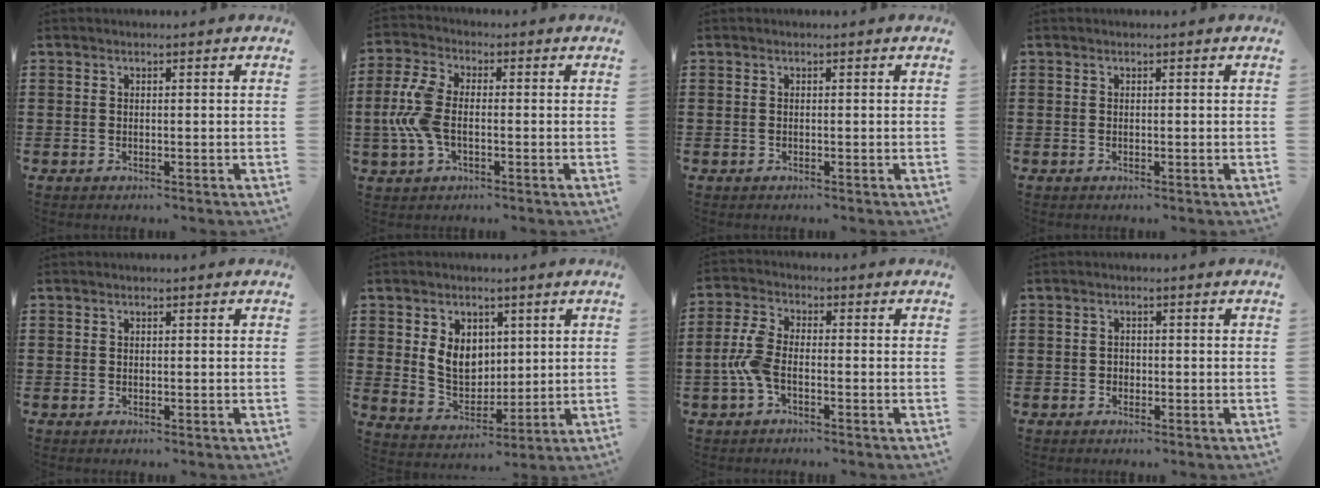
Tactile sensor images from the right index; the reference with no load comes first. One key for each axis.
{"total": 7.9, "fx": -0.9, "fy": 4.5, "fz": 6.5, "tx": -0.165, "ty": -0.002, "tz": -0.024}
{"total": 0.0}
{"total": 0.0}
{"total": 0.0}
{"total": 6.9, "fx": 1.7, "fy": 5.6, "fz": 3.7, "tx": -0.081, "ty": 0.013, "tz": 0.033}
{"total": 5.3, "fx": -1.5, "fy": 2.6, "fz": 4.3, "tx": -0.118, "ty": -0.006, "tz": -0.039}
{"total": 1.0, "fx": -0.4, "fy": 0.9, "fz": 0.3, "tx": -0.009, "ty": 0.001, "tz": -0.008}